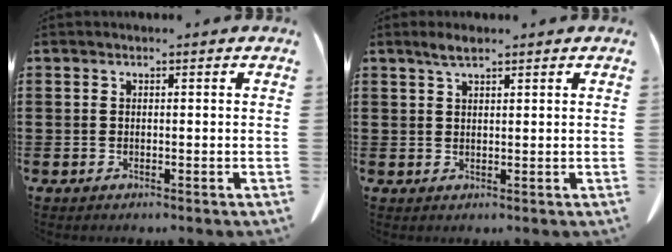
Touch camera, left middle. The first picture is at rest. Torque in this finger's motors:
{"motor_torque": [0.03, 0.00, 0.04, 0.01]}